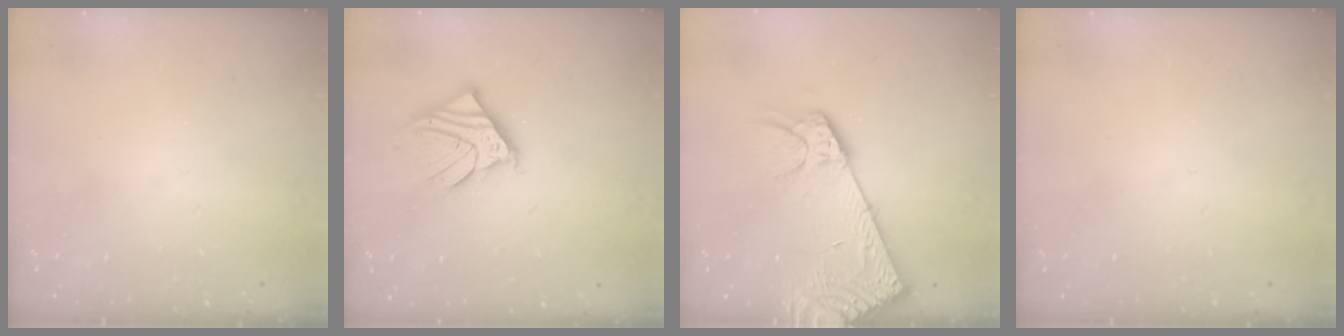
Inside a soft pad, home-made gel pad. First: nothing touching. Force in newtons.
{"total": 12.7, "press": 12.5, "slide": 1.8}
{"total": 10.3, "press": 10.1, "slide": 2.1}
{"total": 0.0}